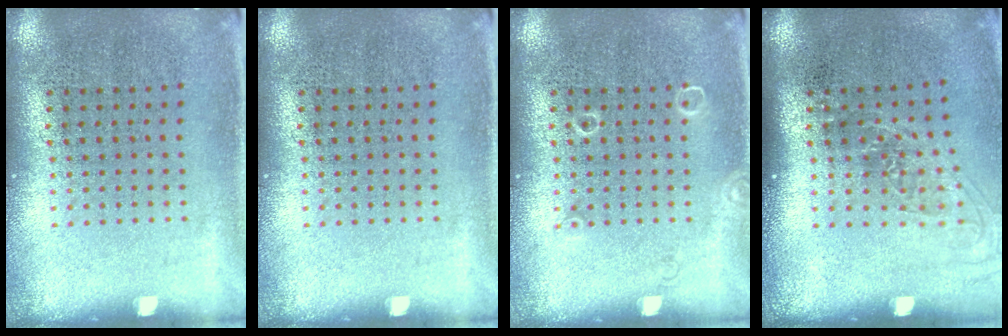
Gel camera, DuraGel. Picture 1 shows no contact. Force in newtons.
{"total": 0.0}
{"total": 0.7, "press": 0.7, "slide": 0.1}
{"total": 1.3, "press": 1.1, "slide": 0.8}